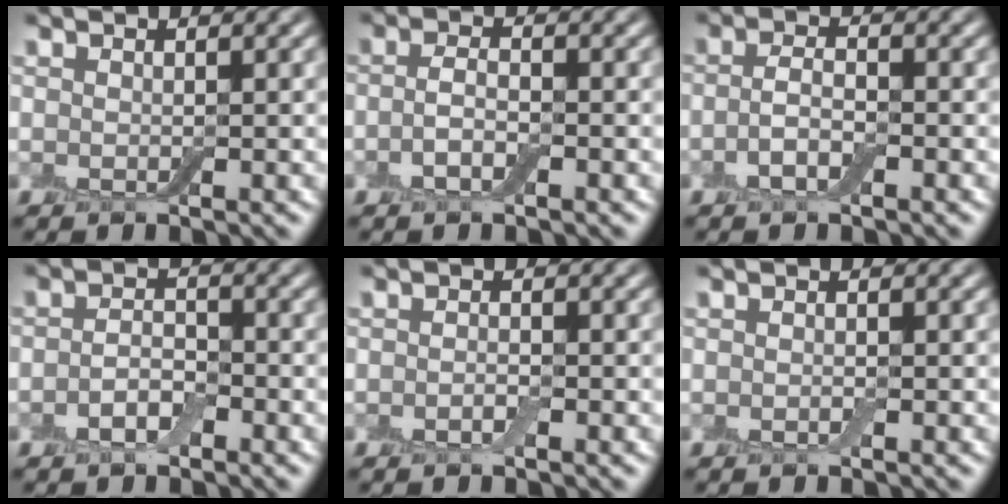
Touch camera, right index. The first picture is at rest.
{"total": 1.9, "force": [-0.7, 0.6, 1.6], "torque": [-0.036, 0.001, -0.020]}
{"total": 2.2, "force": [-0.9, 0.8, 1.8], "torque": [-0.040, 0.003, -0.024]}
{"total": 2.1, "force": [-1.0, 1.0, 1.5], "torque": [-0.029, 0.002, -0.023]}
{"total": 0.8, "force": [-0.4, 0.2, 0.6], "torque": [-0.014, -0.001, -0.008]}
{"total": 0.0}